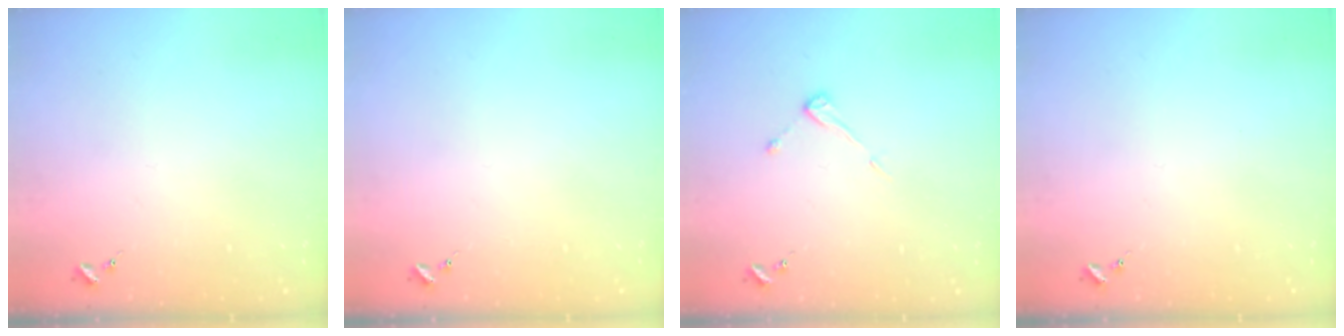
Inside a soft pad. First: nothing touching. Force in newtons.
{"total": 0.0}
{"total": 4.2, "press": 4.2, "slide": 0.3}
{"total": 0.0}